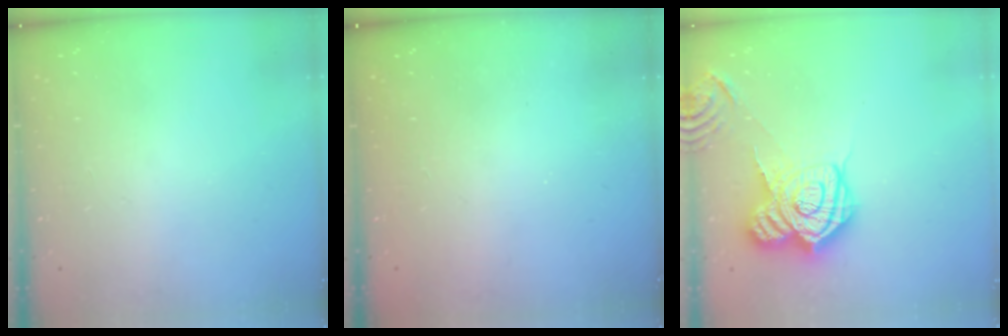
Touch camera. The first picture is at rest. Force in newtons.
{"total": 2.3, "press": 2.2, "slide": 0.8}
{"total": 17.5, "press": 17.5, "slide": 1.3}